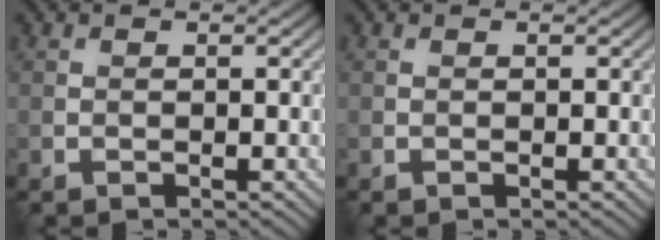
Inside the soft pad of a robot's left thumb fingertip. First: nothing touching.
{"total": 0.0}